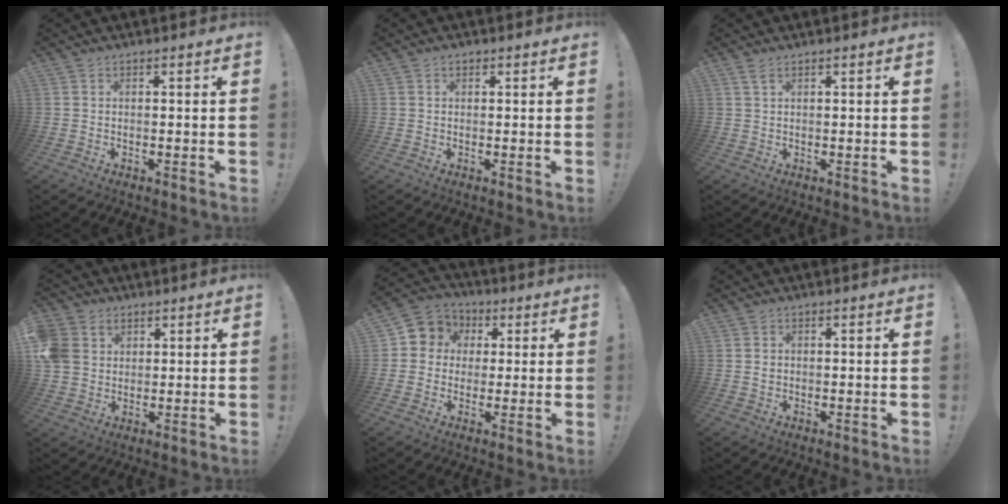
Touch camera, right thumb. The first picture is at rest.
{"total": 0.5, "force": [0.3, 0.4, 0.2], "torque": [-0.001, 0.000, 0.005]}
{"total": 1.8, "force": [1.0, 0.4, 1.4], "torque": [-0.023, -0.002, 0.017]}
{"total": 8.2, "force": [2.8, 7.1, 3.1], "torque": [-0.065, -0.008, 0.057]}
{"total": 7.5, "force": [0.9, 7.2, 1.9], "torque": [-0.029, 0.003, 0.025]}
{"total": 0.8, "force": [0.0, 0.8, 0.1], "torque": [0.000, 0.003, 0.000]}